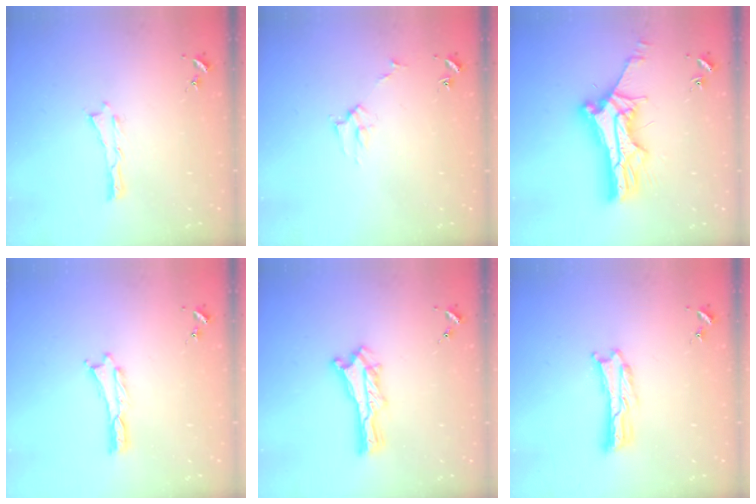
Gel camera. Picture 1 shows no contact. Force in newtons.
{"total": 2.7, "press": 2.7, "slide": 0.3}
{"total": 11.6, "press": 11.6, "slide": 1.1}
{"total": 0.0}
{"total": 1.4, "press": 1.4, "slide": 0.2}
{"total": 1.0, "press": 1.0, "slide": 0.2}